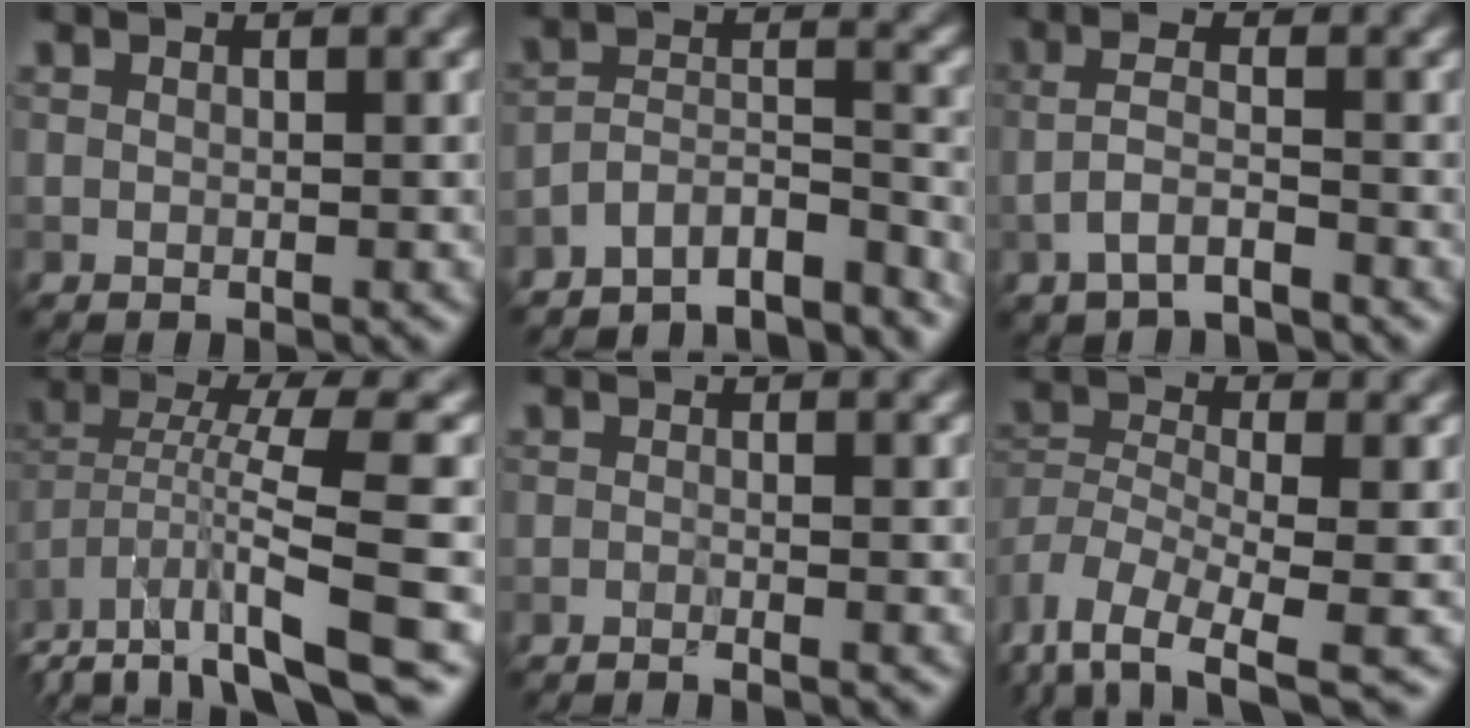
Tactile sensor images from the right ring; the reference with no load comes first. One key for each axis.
{"total": 6.3, "fx": -5.8, "fy": 1.5, "fz": 2.1, "tx": -0.036, "ty": -0.005, "tz": -0.097}
{"total": 3.0, "fx": -1.7, "fy": 0.8, "fz": 2.3, "tx": -0.050, "ty": 0.007, "tz": -0.041}
{"total": 6.7, "fx": -3.0, "fy": 1.7, "fz": 5.7, "tx": -0.099, "ty": 0.003, "tz": -0.062}
{"total": 1.7, "fx": -1.3, "fy": 0.2, "fz": 1.1, "tx": -0.012, "ty": -0.002, "tz": -0.030}
{"total": 7.6, "fx": -4.7, "fy": 3.4, "fz": 4.9, "tx": -0.098, "ty": -0.011, "tz": -0.093}